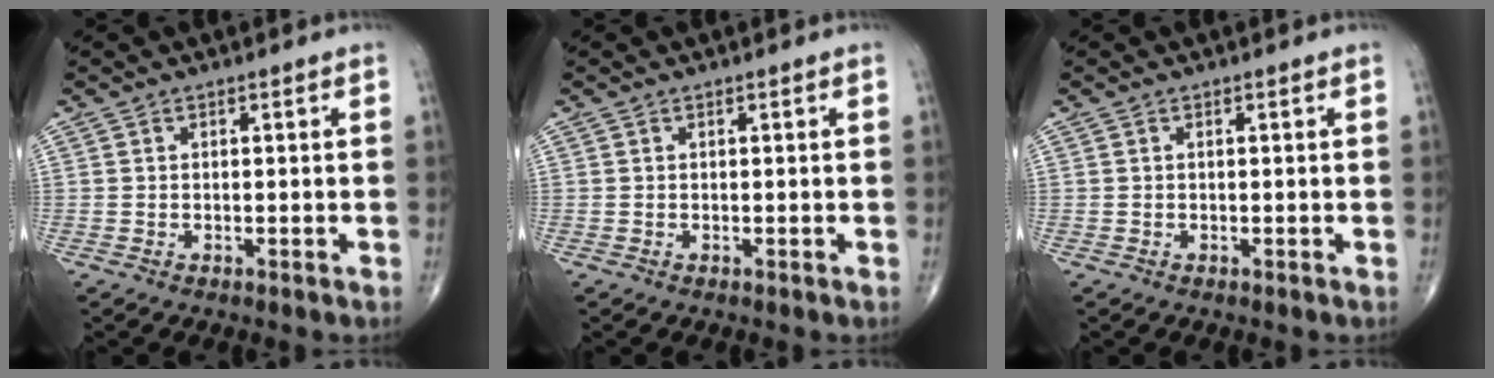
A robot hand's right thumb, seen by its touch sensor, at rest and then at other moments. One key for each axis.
{"total": 0.0}
{"total": 0.0}